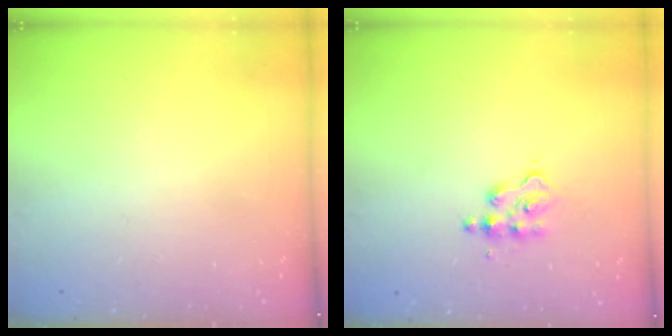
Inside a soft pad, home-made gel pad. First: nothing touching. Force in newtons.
{"total": 3.3, "press": 3.2, "slide": 0.5}